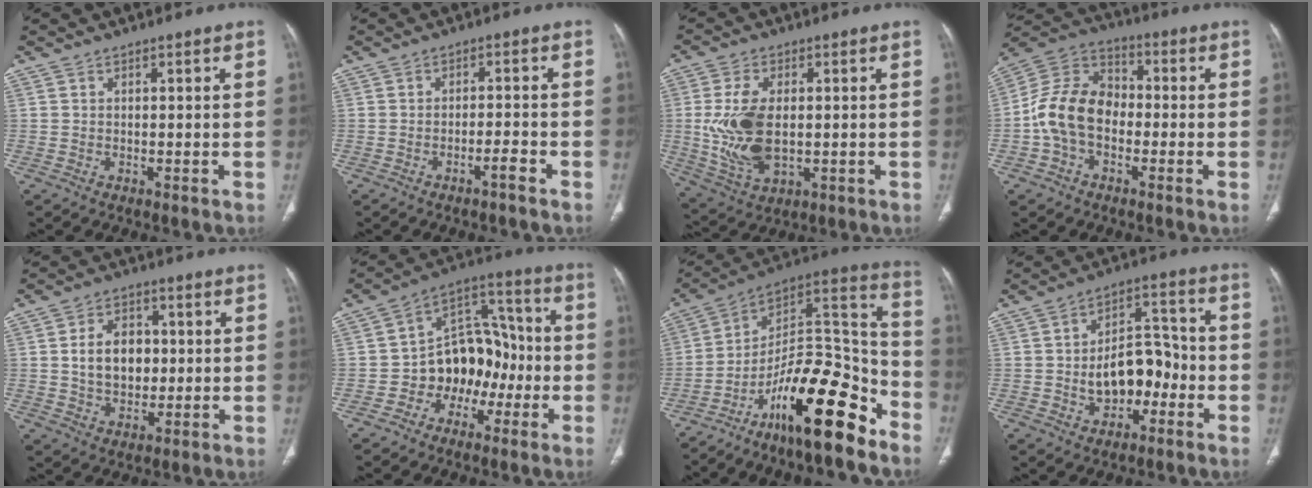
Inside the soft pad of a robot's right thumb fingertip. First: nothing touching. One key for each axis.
{"total": 2.6, "fx": -1.9, "fy": 0.2, "fz": 1.7, "tx": -0.037, "ty": 0.018, "tz": -0.030}
{"total": 12.8, "fx": -0.1, "fy": 7.2, "fz": 10.5, "tx": -0.215, "ty": -0.009, "tz": 0.013}
{"total": 12.7, "fx": -2.5, "fy": 9.1, "fz": 8.5, "tx": -0.151, "ty": 0.040, "tz": -0.057}
{"total": 9.2, "fx": 0.6, "fy": 6.7, "fz": 6.3, "tx": -0.076, "ty": 0.007, "tz": 0.012}
{"total": 13.9, "fx": -3.8, "fy": 10.3, "fz": 8.5, "tx": -0.079, "ty": 0.058, "tz": -0.069}
{"total": 22.7, "fx": -14.8, "fy": 6.7, "fz": 15.9, "tx": -0.237, "ty": 0.113, "tz": -0.242}
{"total": 11.5, "fx": -2.7, "fy": 7.5, "fz": 8.2, "tx": -0.090, "ty": 0.049, "tz": -0.042}